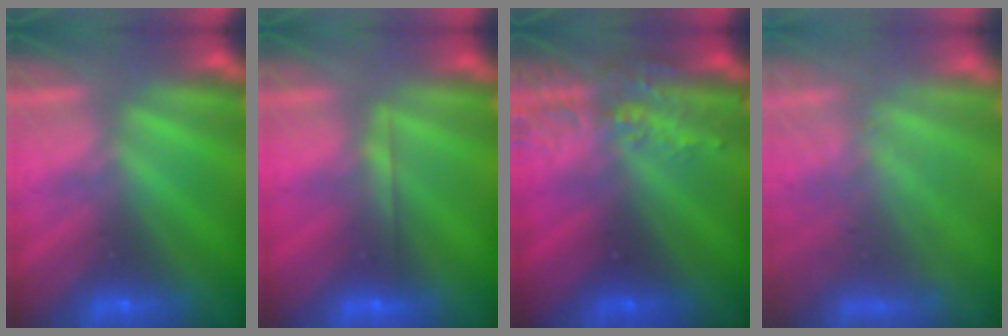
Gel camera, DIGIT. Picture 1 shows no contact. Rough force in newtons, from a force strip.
{"total": 1.7}
{"total": 3.2}
{"total": 7.7}